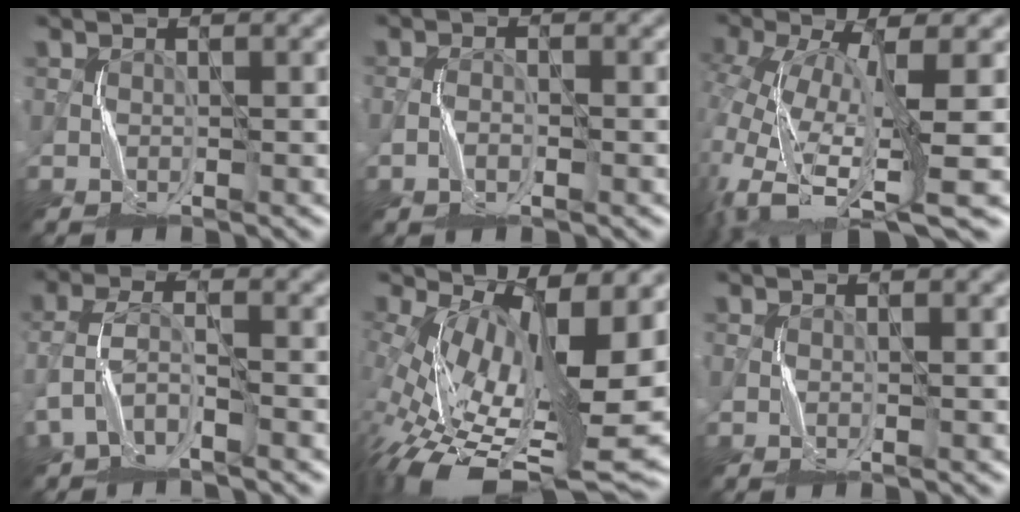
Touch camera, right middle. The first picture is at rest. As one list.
[{"total": 1.2, "force": [-1.0, 0.4, 0.5], "torque": [-0.007, 0.005, -0.020]}, {"total": 10.5, "force": [-3.4, 3.6, 9.3], "torque": [-0.199, -0.018, -0.055]}, {"total": 2.9, "force": [-2.4, 0.9, 1.3], "torque": [-0.039, 0.005, -0.055]}, {"total": 13.1, "force": [-1.3, 5.6, 11.7], "torque": [-0.222, -0.022, -0.006]}, {"total": 0.7, "force": [-0.3, -0.3, -0.6], "torque": [0.014, 0.001, -0.006]}]